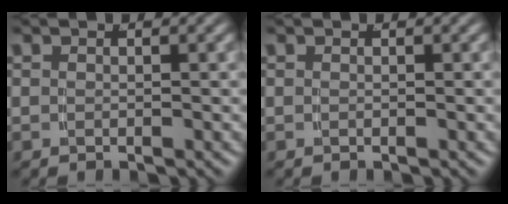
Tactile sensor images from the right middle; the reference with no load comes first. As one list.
[{"total": 0.0}]